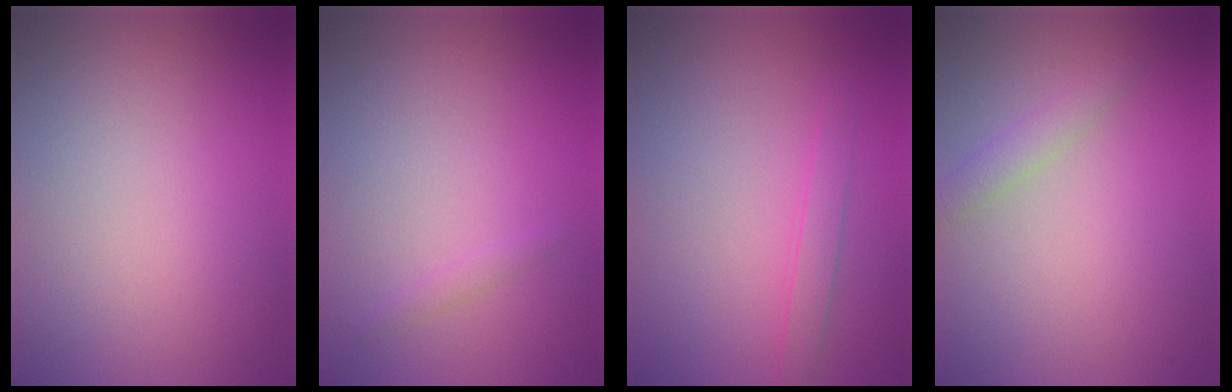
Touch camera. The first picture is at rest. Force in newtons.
{"total": 0.6, "press": 0.6, "slide": 0.0}
{"total": 1.3, "press": 1.3, "slide": 0.1}
{"total": 1.5, "press": 1.5, "slide": 0.0}